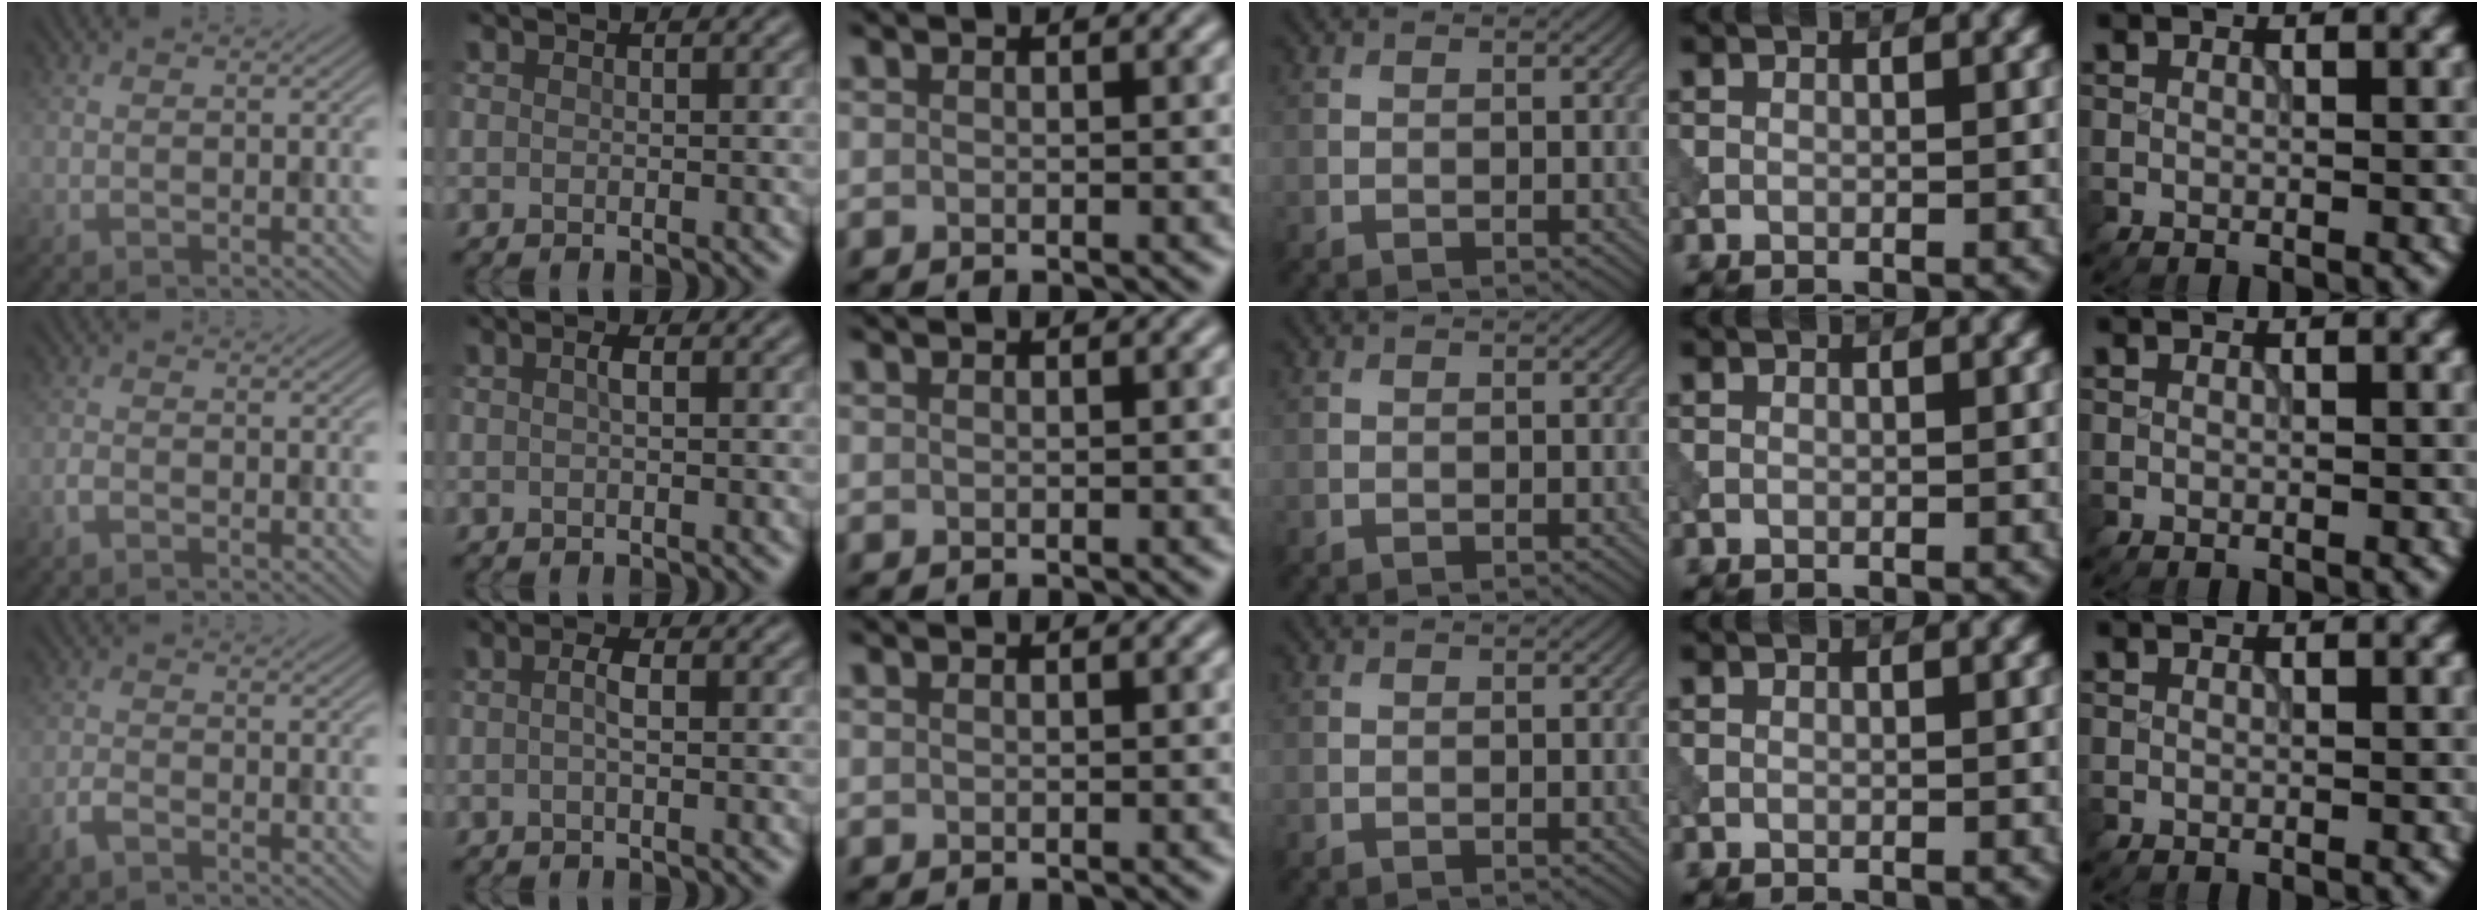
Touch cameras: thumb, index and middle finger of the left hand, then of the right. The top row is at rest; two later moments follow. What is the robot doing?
{"motion": "dispense", "object": "pipette"}